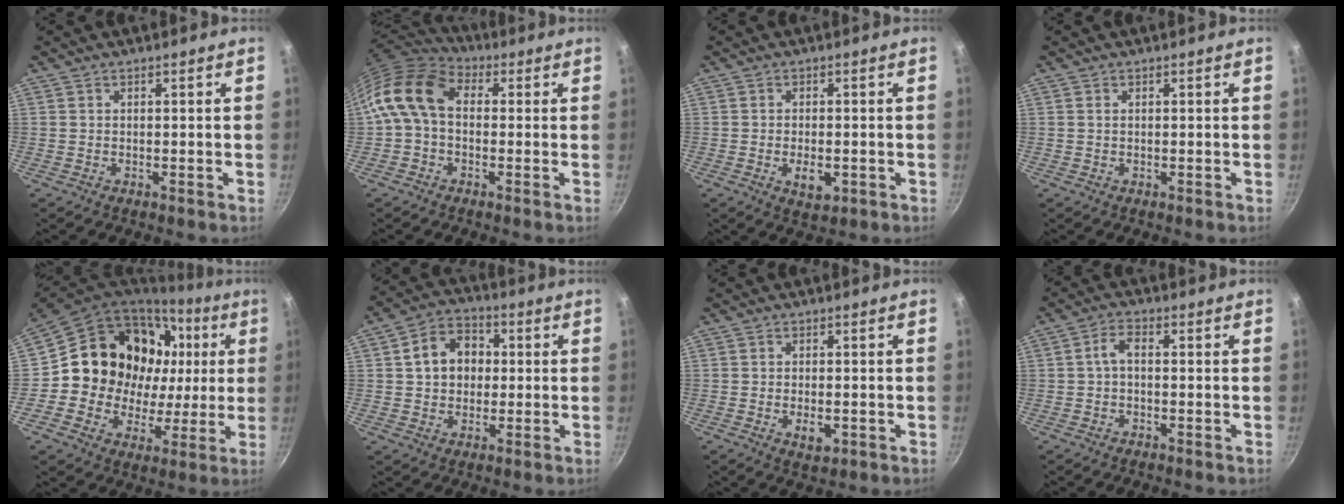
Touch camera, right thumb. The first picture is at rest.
{"total": 12.2, "force": [0.9, 8.5, 8.7], "torque": [-0.151, 0.031, -0.004]}
{"total": 4.4, "force": [-1.2, 2.4, 3.5], "torque": [-0.053, 0.000, -0.014]}
{"total": 0.5, "force": [0.1, 0.3, 0.4], "torque": [-0.008, 0.001, 0.002]}
{"total": 21.2, "force": [3.9, 17.8, 10.8], "torque": [-0.158, 0.027, 0.070]}
{"total": 9.9, "force": [1.2, 7.9, 5.9], "torque": [-0.065, 0.019, 0.008]}
{"total": 3.7, "force": [-1.0, 2.0, 2.9], "torque": [-0.045, -0.001, -0.013]}
{"total": 3.2, "force": [-0.3, 1.8, 2.7], "torque": [-0.053, 0.018, -0.009]}